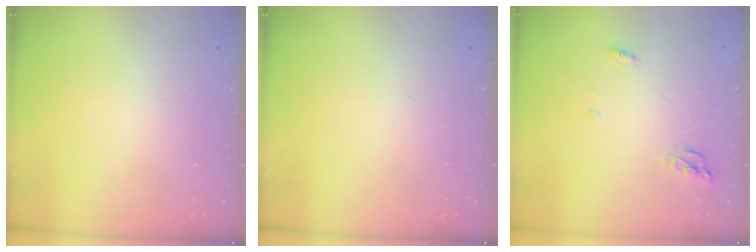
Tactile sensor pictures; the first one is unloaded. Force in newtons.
{"total": 0.0}
{"total": 5.2, "press": 5.2, "slide": 0.2}